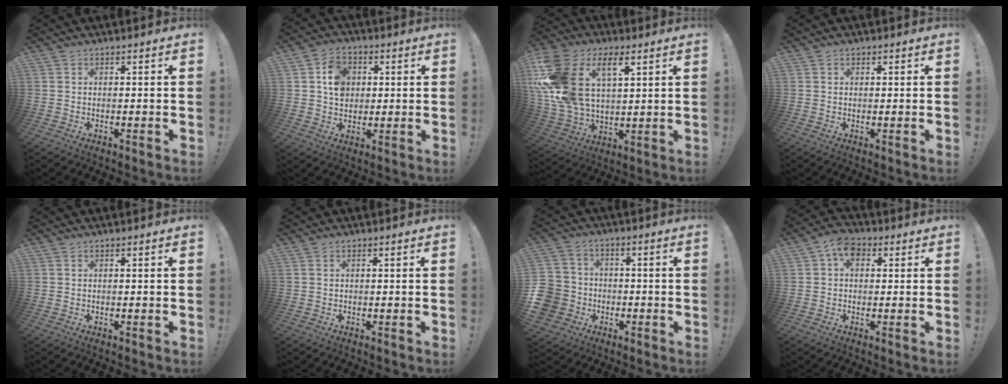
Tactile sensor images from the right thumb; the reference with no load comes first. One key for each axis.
{"total": 8.4, "fx": 1.9, "fy": 7.0, "fz": 4.2, "tx": -0.051, "ty": 0.001, "tz": 0.036}
{"total": 20.2, "fx": 8.2, "fy": 12.5, "fz": 13.5, "tx": -0.271, "ty": -0.039, "tz": 0.149}
{"total": 0.7, "fx": 0.3, "fy": 0.6, "fz": 0.2, "tx": -0.004, "ty": 0.002, "tz": 0.006}
{"total": 0.0}
{"total": 0.0}
{"total": 10.9, "fx": -3.9, "fy": 9.6, "fz": 3.7, "tx": -0.097, "ty": 0.030, "tz": -0.064}
{"total": 6.1, "fx": 1.7, "fy": 4.2, "fz": 4.1, "tx": -0.065, "ty": 0.005, "tz": 0.032}